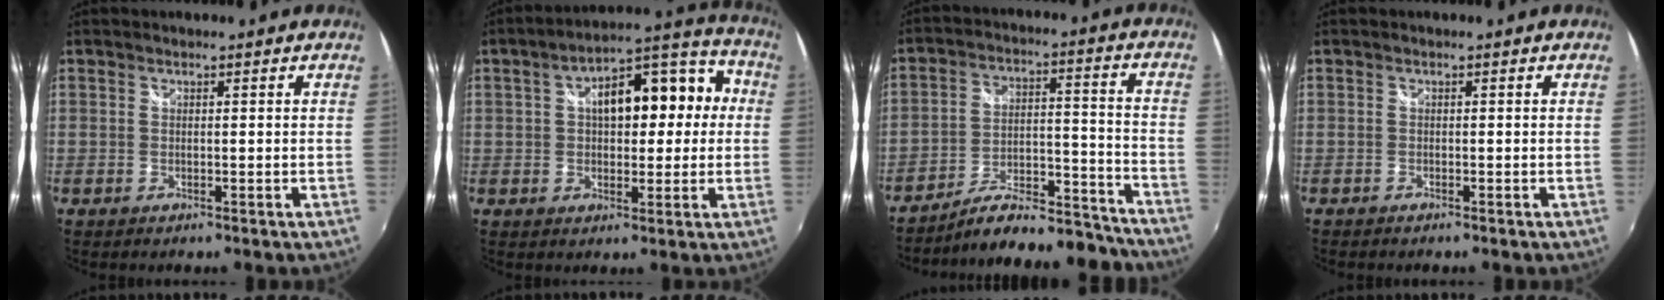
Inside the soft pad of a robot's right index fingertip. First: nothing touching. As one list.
[{"total": 14.3, "force": [1.2, 7.3, 12.2], "torque": [-0.189, 0.043, 0.019]}, {"total": 18.3, "force": [-17.1, 4.0, 5.3], "torque": [-0.086, 0.037, -0.229]}, {"total": 0.7, "force": [-0.7, -0.1, 0.1], "torque": [-0.007, -0.004, -0.015]}]